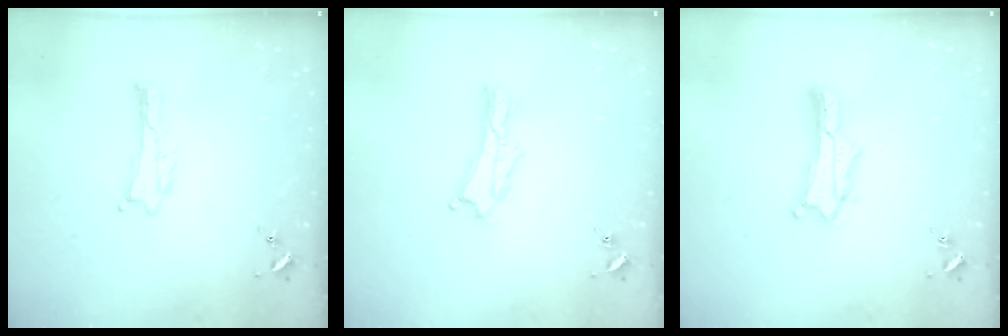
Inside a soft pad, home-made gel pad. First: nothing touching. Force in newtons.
{"total": 2.1, "press": 2.1, "slide": 0.3}
{"total": 5.0, "press": 5.0, "slide": 0.6}